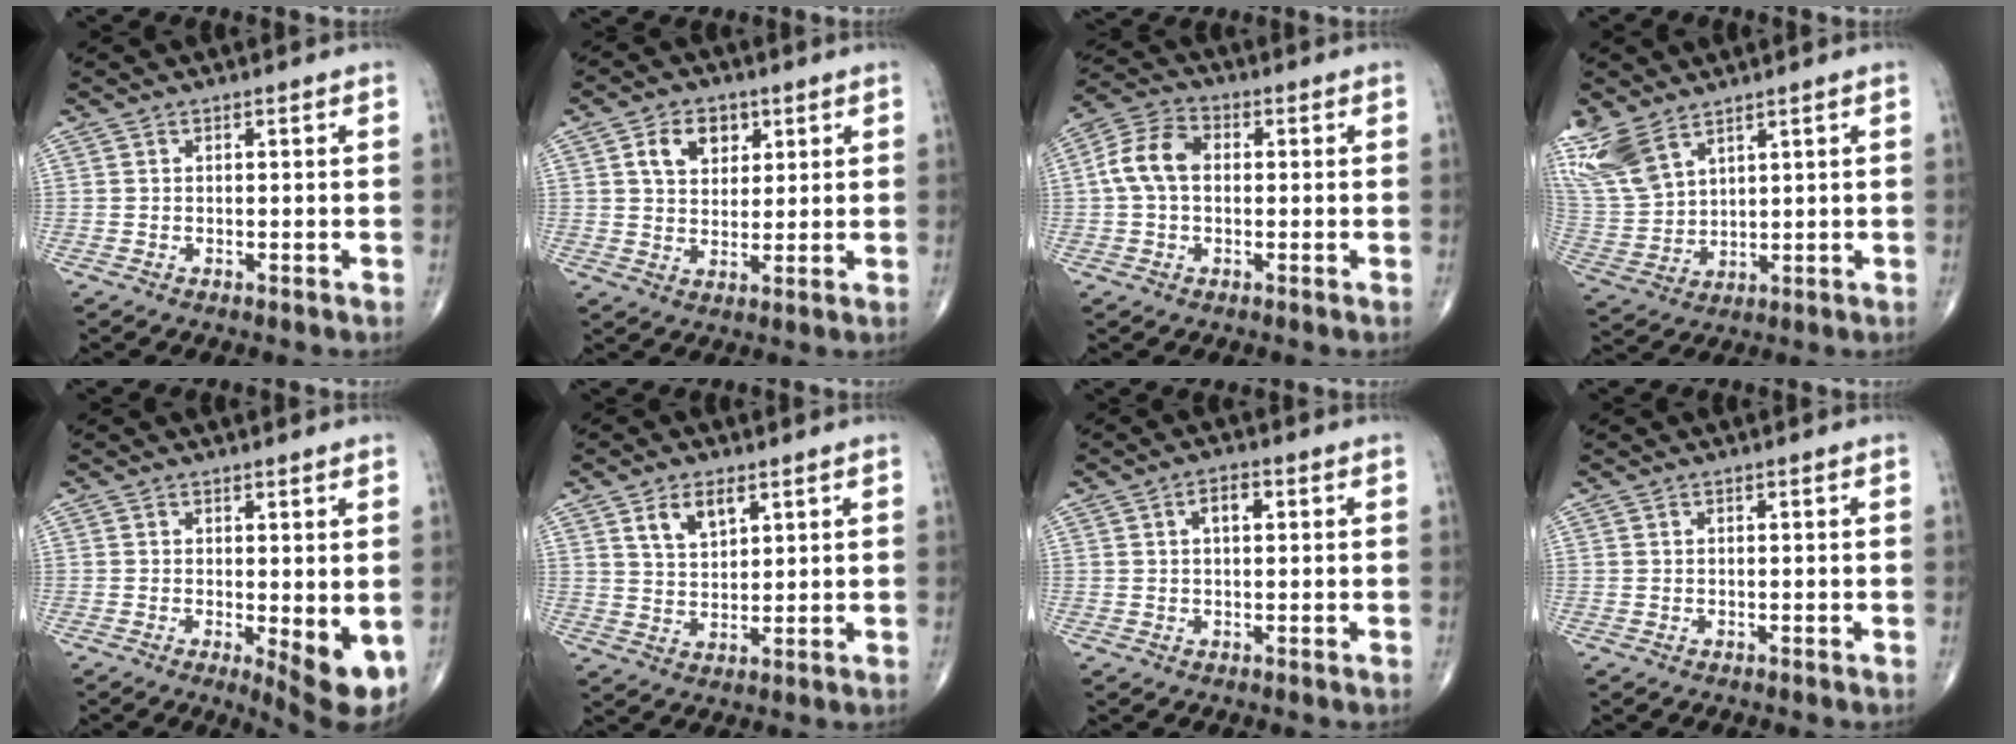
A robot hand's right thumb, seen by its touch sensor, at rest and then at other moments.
{"total": 7.2, "force": [2.9, 5.2, 4.1], "torque": [-0.042, -0.008, 0.049]}
{"total": 8.1, "force": [0.4, 5.6, 5.9], "torque": [-0.116, 0.028, -0.001]}
{"total": 11.2, "force": [7.6, 5.5, 6.1], "torque": [-0.138, -0.021, 0.174]}
{"total": 7.0, "force": [-1.0, 2.2, 6.5], "torque": [-0.082, -0.018, -0.008]}
{"total": 5.9, "force": [3.2, 3.2, 3.8], "torque": [-0.055, -0.019, 0.063]}
{"total": 3.2, "force": [0.9, 1.7, 2.5], "torque": [-0.039, 0.007, 0.013]}
{"total": 0.0}